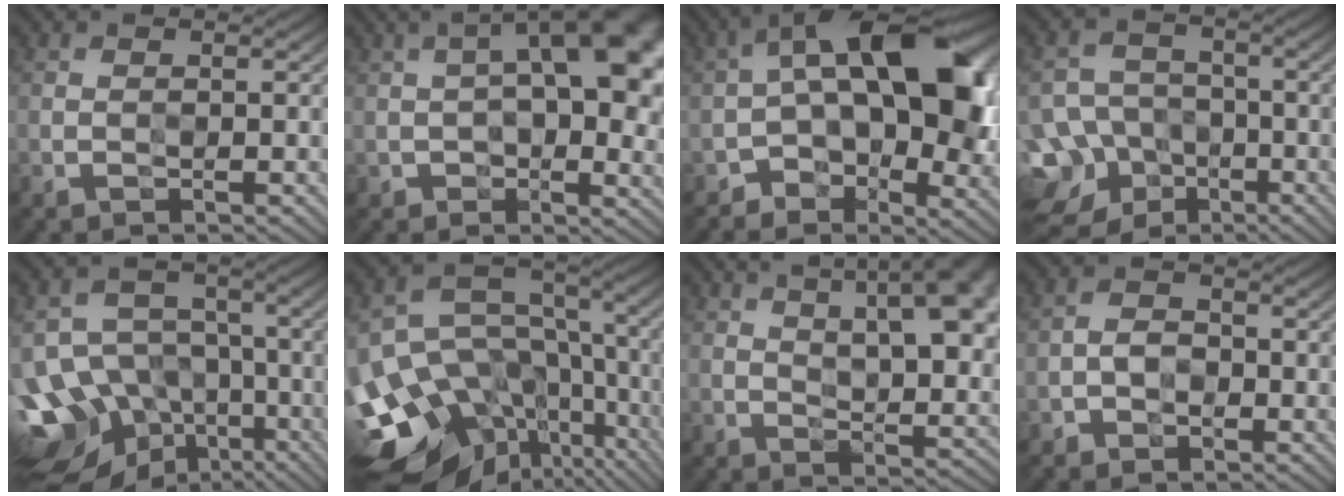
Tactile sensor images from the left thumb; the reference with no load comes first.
{"total": 14.1, "force": [2.2, 7.5, 11.7], "torque": [-0.120, 0.011, 0.029]}
{"total": 14.3, "force": [-0.6, 8.3, 11.6], "torque": [-0.145, 0.016, -0.015]}
{"total": 12.5, "force": [-6.7, 9.8, 3.8], "torque": [-0.110, -0.041, -0.107]}
{"total": 12.9, "force": [-6.2, 9.5, 6.2], "torque": [-0.145, -0.016, -0.093]}
{"total": 17.2, "force": [-6.2, 11.4, 11.4], "torque": [-0.219, -0.012, -0.064]}
{"total": 14.9, "force": [7.0, 6.4, 11.5], "torque": [-0.122, 0.034, 0.095]}
{"total": 1.7, "force": [-0.8, 1.3, 0.6], "torque": [-0.006, 0.008, -0.022]}